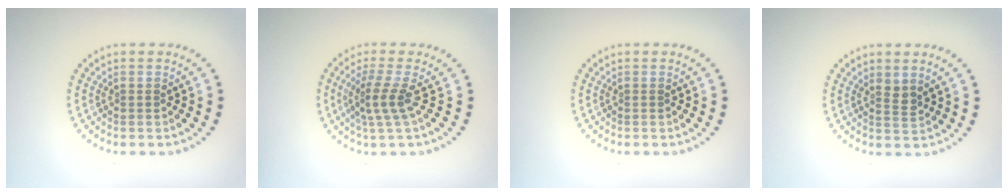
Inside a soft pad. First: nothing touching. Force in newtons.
{"total": 2.6, "press": 1.9, "slide": 1.8}
{"total": 0.0}
{"total": 1.3, "press": 1.0, "slide": 0.8}